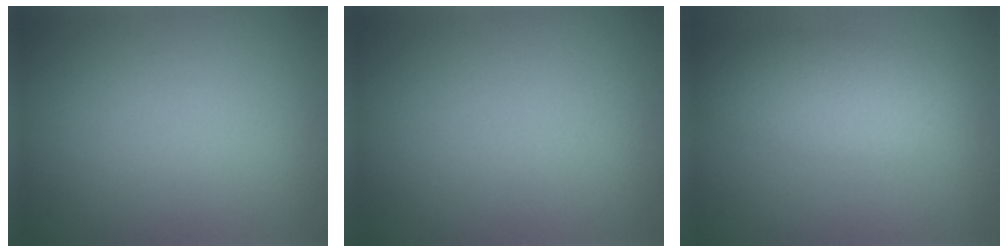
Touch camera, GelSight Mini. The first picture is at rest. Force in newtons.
{"total": 0.0}
{"total": 5.3, "press": 5.3, "slide": 0.2}